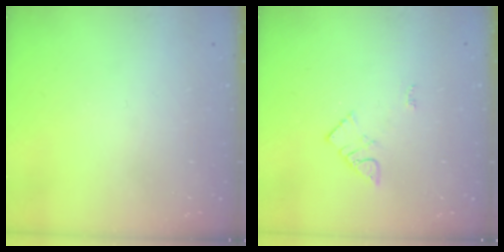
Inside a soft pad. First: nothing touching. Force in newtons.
{"total": 3.5, "press": 3.5, "slide": 0.4}